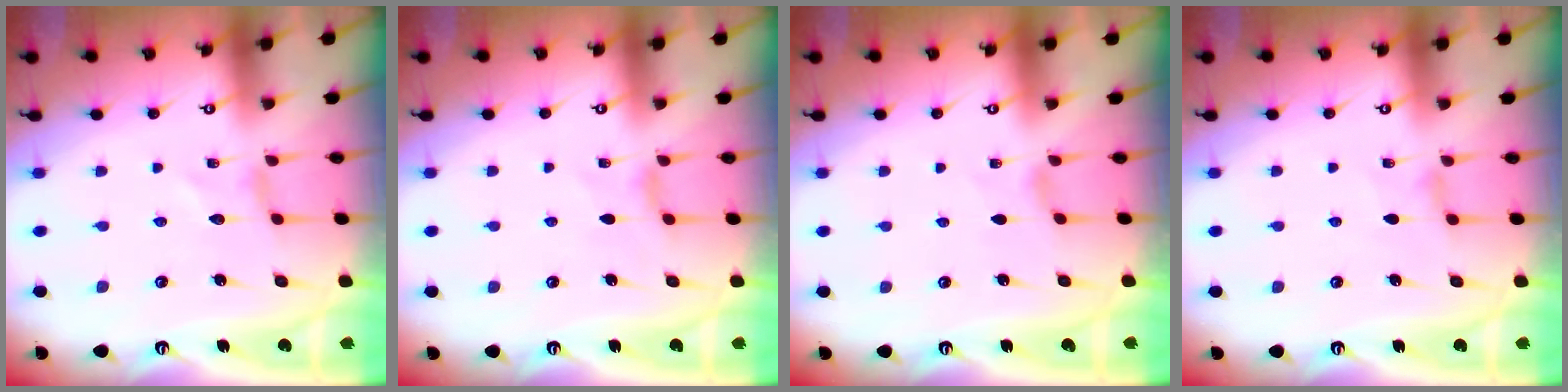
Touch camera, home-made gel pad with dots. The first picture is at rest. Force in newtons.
{"total": 1.6, "press": 1.5, "slide": 0.4}
{"total": 0.0}
{"total": 1.4, "press": 1.3, "slide": 0.5}